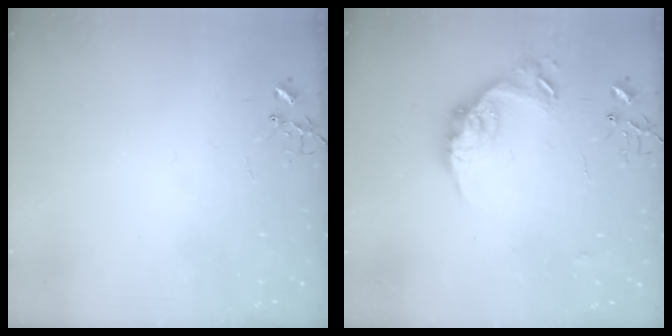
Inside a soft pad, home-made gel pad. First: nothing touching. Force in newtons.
{"total": 14.6, "press": 14.6, "slide": 0.7}